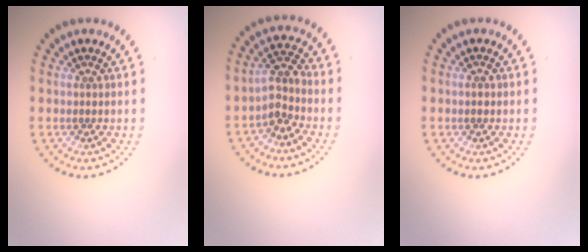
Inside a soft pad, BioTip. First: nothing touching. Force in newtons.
{"total": 2.5, "press": 2.0, "slide": 1.6}
{"total": 1.0, "press": 1.0, "slide": 0.1}